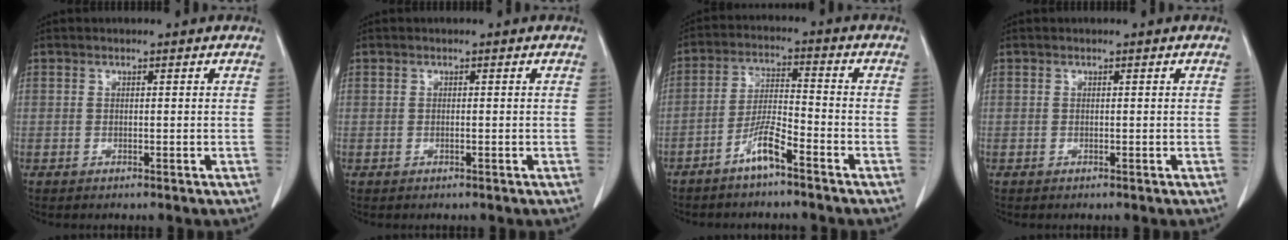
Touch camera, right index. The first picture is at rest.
{"total": 0.0}
{"total": 5.8, "force": [-4.1, 0.5, 4.2], "torque": [-0.089, 0.002, -0.080]}
{"total": 0.0}